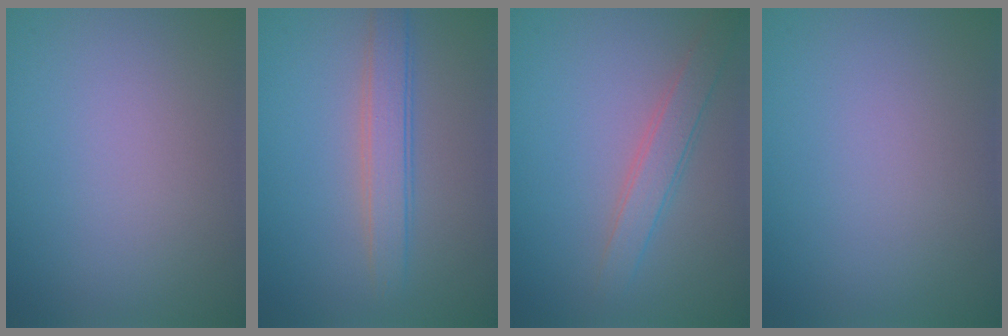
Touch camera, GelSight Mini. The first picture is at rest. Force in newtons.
{"total": 2.9, "press": 2.9, "slide": 0.1}
{"total": 2.5, "press": 2.5, "slide": 0.1}
{"total": 0.0}